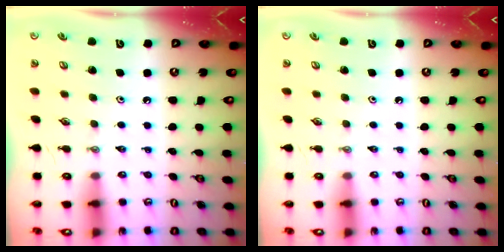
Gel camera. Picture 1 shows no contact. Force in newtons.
{"total": 0.0}